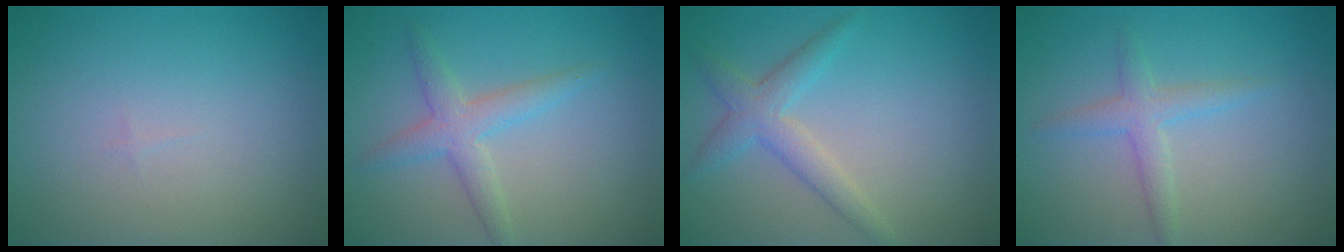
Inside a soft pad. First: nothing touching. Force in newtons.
{"total": 2.9, "press": 2.9, "slide": 0.3}
{"total": 2.9, "press": 2.9, "slide": 0.2}
{"total": 2.2, "press": 2.2, "slide": 0.1}